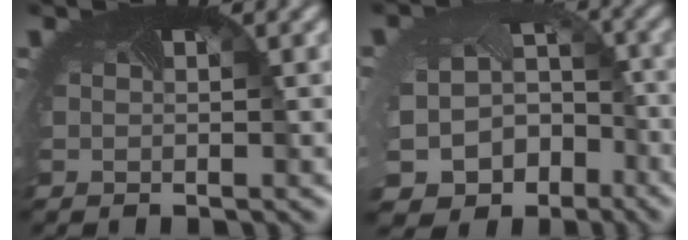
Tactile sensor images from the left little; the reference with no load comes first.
{"total": 11.7, "force": [-6.3, 9.1, 3.9], "torque": [-0.086, -0.066, -0.081]}